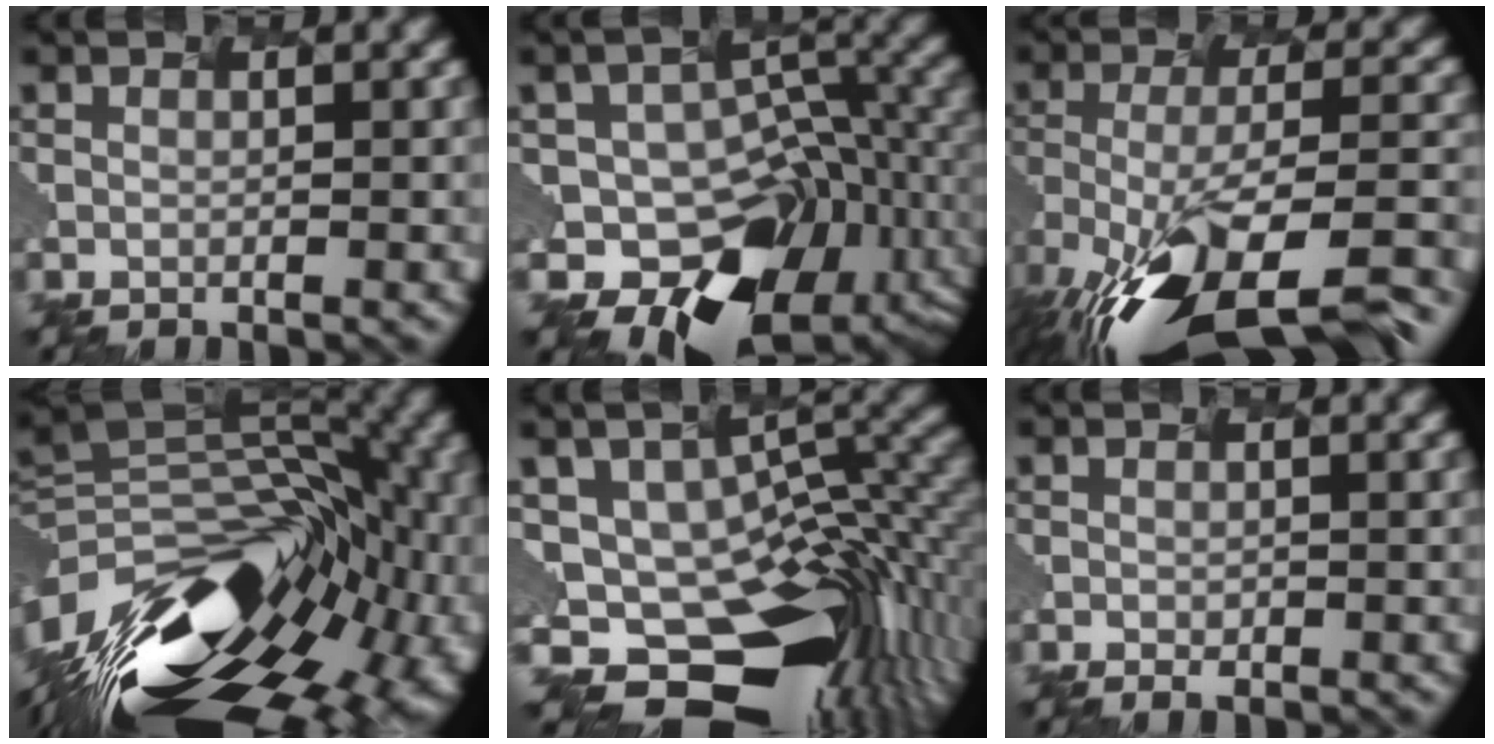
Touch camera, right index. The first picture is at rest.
{"total": 10.9, "force": [-4.4, 7.1, 6.9], "torque": [-0.125, -0.016, -0.054]}
{"total": 15.1, "force": [-10.0, 4.2, 10.5], "torque": [-0.230, -0.014, -0.136]}
{"total": 16.7, "force": [-6.5, 10.1, 11.6], "torque": [-0.215, -0.006, -0.078]}
{"total": 13.9, "force": [-5.7, 8.0, 9.9], "torque": [-0.193, -0.031, -0.048]}
{"total": 1.1, "force": [-0.9, -0.6, -0.1], "torque": [-0.015, -0.007, 0.007]}